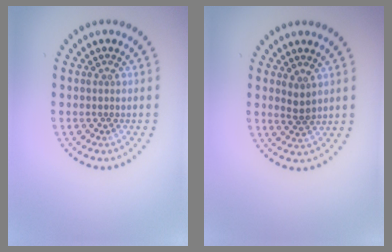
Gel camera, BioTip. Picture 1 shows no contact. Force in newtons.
{"total": 1.5, "press": 1.3, "slide": 0.6}